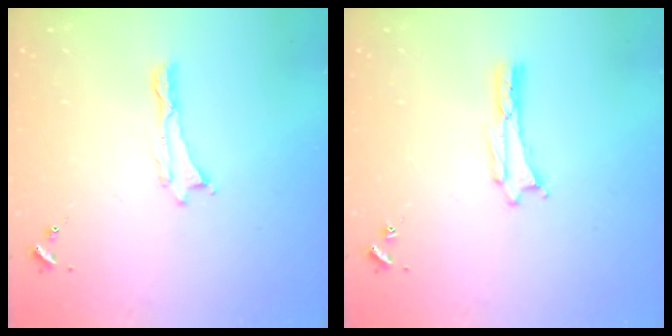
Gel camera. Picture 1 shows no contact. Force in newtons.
{"total": 1.1, "press": 1.1, "slide": 0.1}